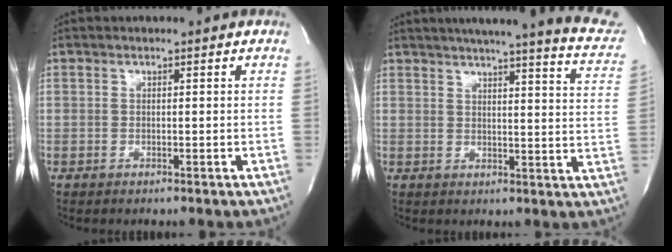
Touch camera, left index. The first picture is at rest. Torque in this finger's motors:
{"motor_torque": [0.25, -0.40, 0.28, 0.03]}